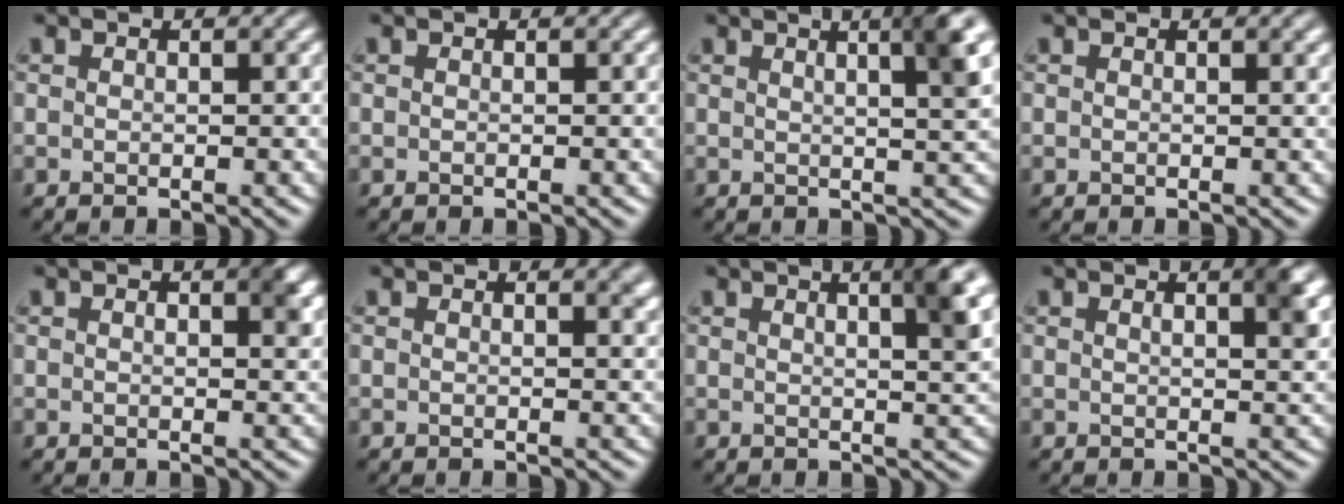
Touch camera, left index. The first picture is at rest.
{"total": 0.0}
{"total": 5.7, "force": [2.5, 1.5, 4.9], "torque": [-0.036, 0.022, 0.021]}
{"total": 0.7, "force": [0.4, 0.1, 0.5], "torque": [-0.004, 0.004, 0.006]}
{"total": 2.4, "force": [0.8, 1.0, 2.0], "torque": [-0.022, 0.002, 0.012]}
{"total": 1.5, "force": [0.9, 0.5, 1.0], "torque": [-0.005, 0.003, 0.013]}
{"total": 5.0, "force": [2.1, 1.2, 4.4], "torque": [-0.040, 0.014, 0.022]}
{"total": 3.3, "force": [1.4, 1.0, 2.8], "torque": [-0.023, 0.008, 0.016]}